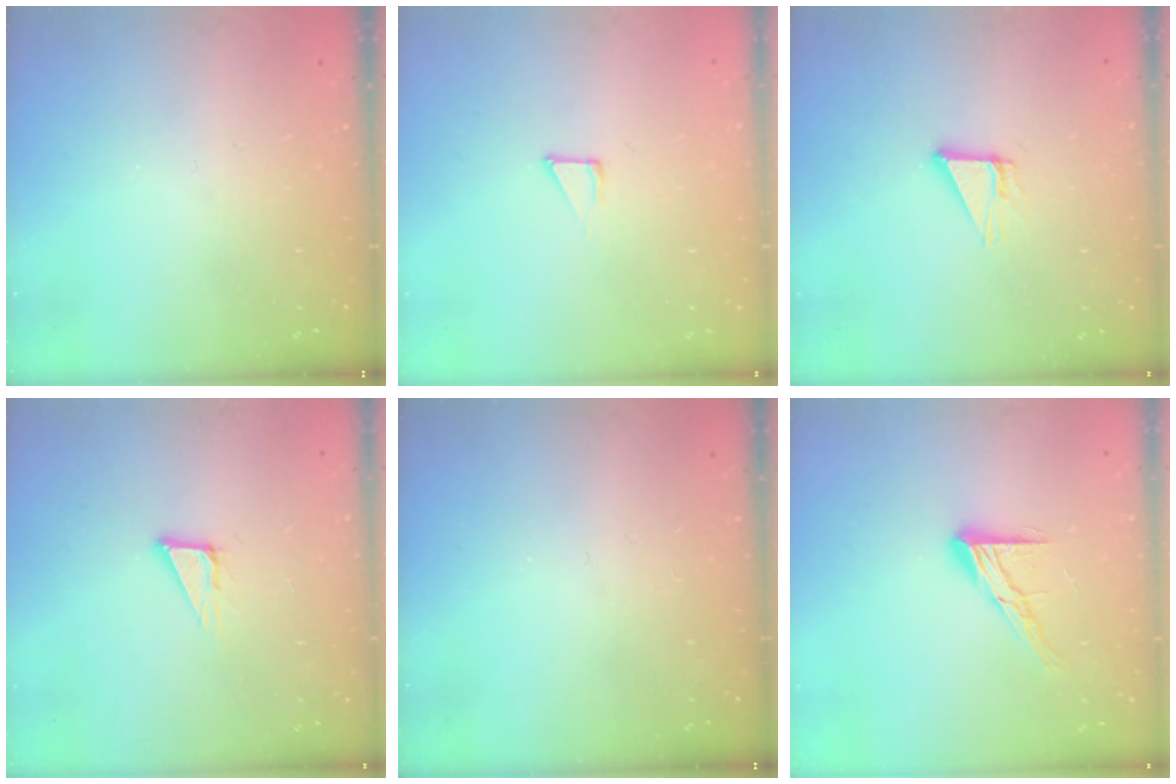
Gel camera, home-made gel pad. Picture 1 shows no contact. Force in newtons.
{"total": 4.8, "press": 4.8, "slide": 0.4}
{"total": 3.8, "press": 3.8, "slide": 0.4}
{"total": 5.0, "press": 5.0, "slide": 0.2}
{"total": 0.0}
{"total": 10.6, "press": 10.6, "slide": 0.8}